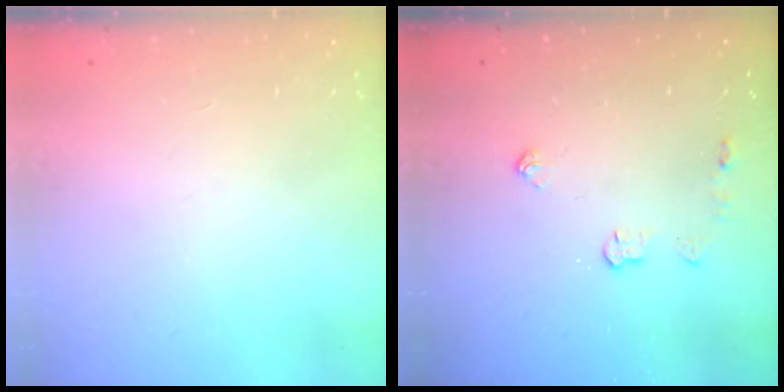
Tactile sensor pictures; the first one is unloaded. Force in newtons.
{"total": 3.7, "press": 3.6, "slide": 0.5}